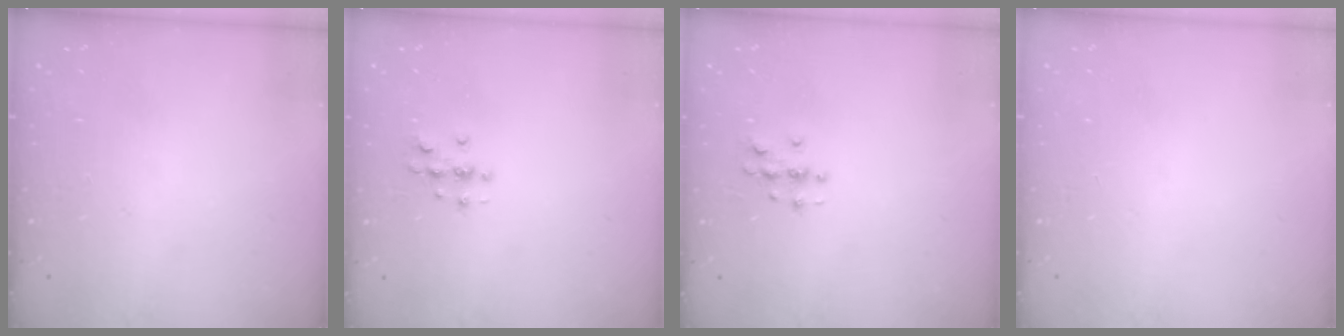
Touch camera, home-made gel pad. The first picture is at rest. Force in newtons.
{"total": 3.4, "press": 3.4, "slide": 0.4}
{"total": 3.4, "press": 3.4, "slide": 0.2}
{"total": 0.0}